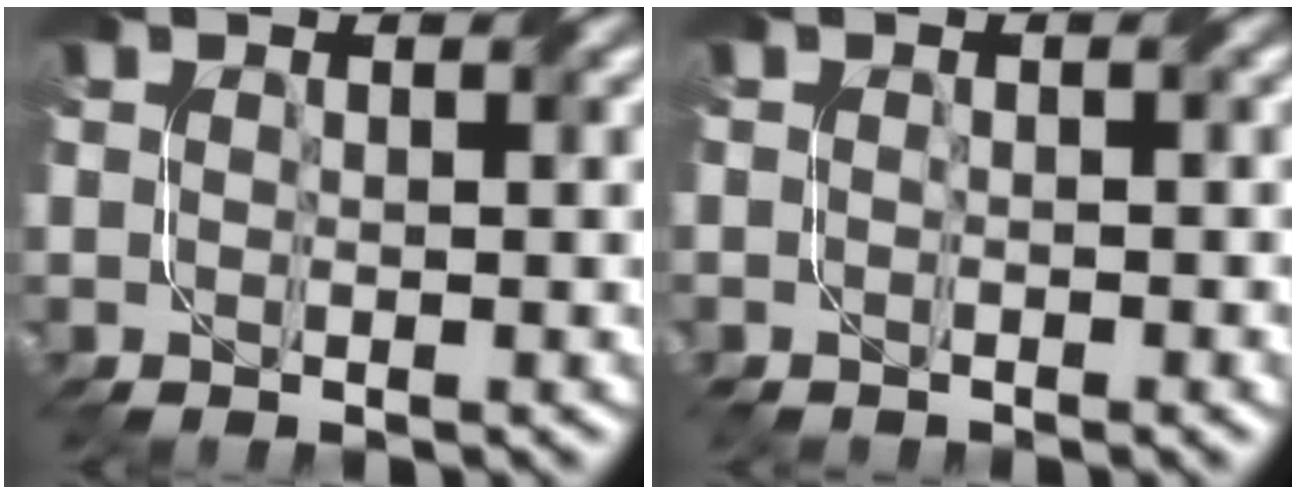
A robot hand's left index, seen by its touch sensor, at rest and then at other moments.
{"total": 1.9, "force": [-1.8, -0.4, -0.6], "torque": [0.009, -0.002, -0.010]}